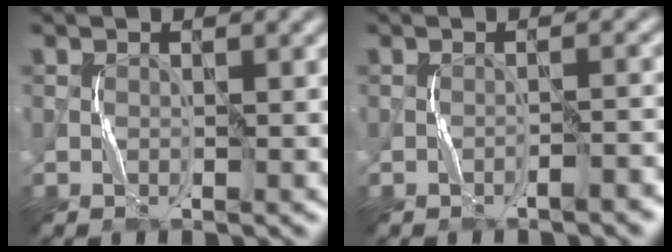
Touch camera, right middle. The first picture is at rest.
{"total": 1.5, "force": [-1.2, 0.2, 1.0], "torque": [-0.011, 0.011, -0.018]}